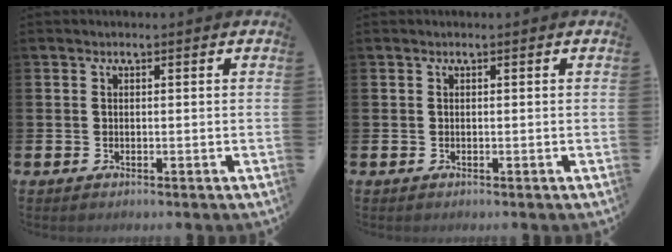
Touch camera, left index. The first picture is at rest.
{"total": 0.0}